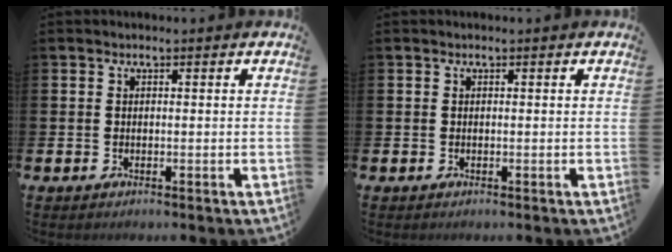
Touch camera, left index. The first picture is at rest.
{"total": 0.0}